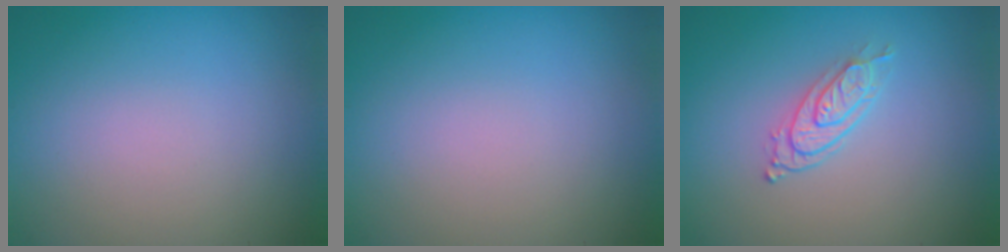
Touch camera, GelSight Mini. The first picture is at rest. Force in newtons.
{"total": 0.0}
{"total": 2.7, "press": 2.1, "slide": 1.7}